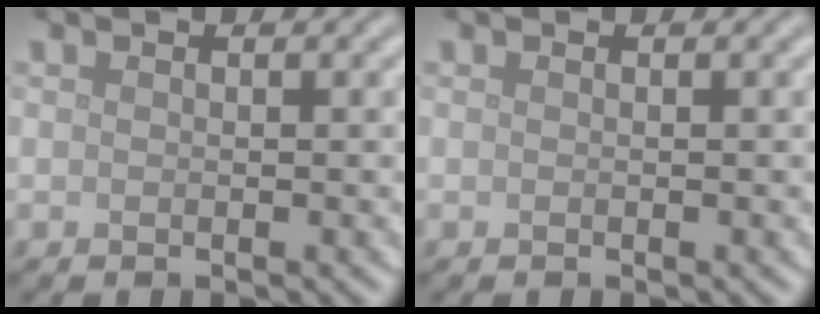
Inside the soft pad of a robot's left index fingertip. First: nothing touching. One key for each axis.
{"total": 0.0}